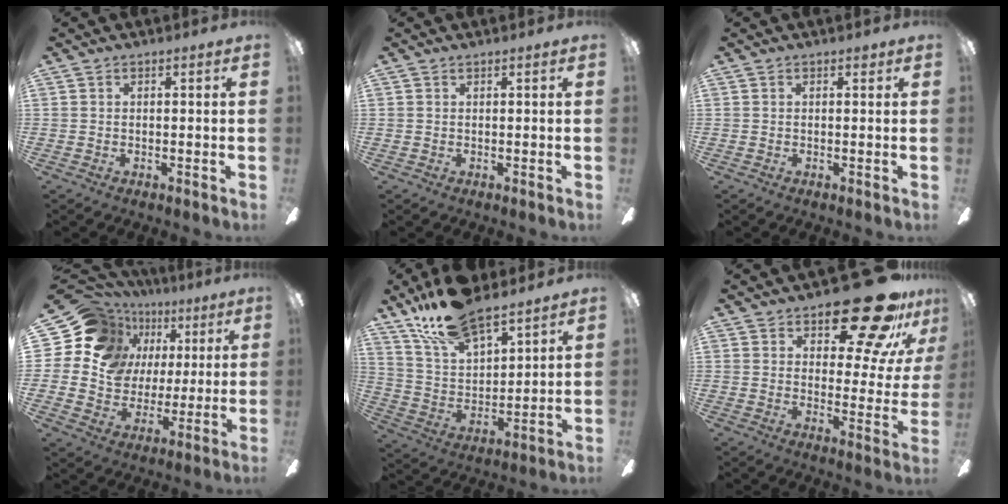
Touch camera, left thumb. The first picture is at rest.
{"total": 0.0}
{"total": 0.8, "force": [0.6, 0.5, 0.4], "torque": [0.000, 0.000, 0.008]}
{"total": 14.8, "force": [4.1, 13.3, 4.8], "torque": [-0.088, -0.019, 0.092]}
{"total": 16.7, "force": [13.4, 6.0, 7.9], "torque": [-0.162, -0.075, 0.241]}
{"total": 23.6, "force": [16.1, 9.8, 14.3], "torque": [-0.192, -0.096, 0.266]}